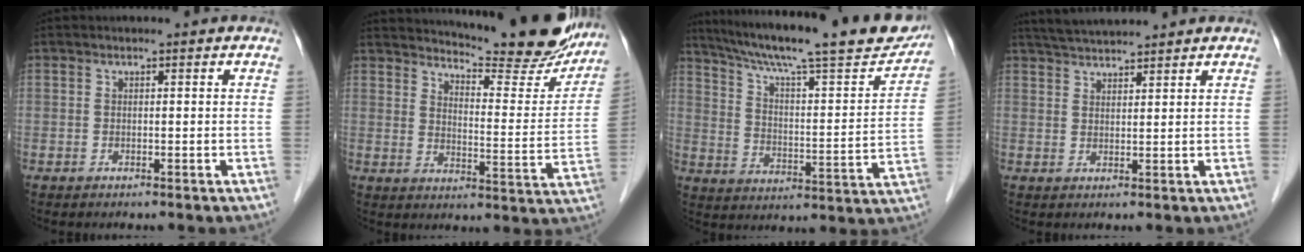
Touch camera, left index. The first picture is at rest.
{"total": 20.6, "force": [18.7, 2.7, 8.1], "torque": [-0.112, -0.058, 0.235]}
{"total": 24.8, "force": [21.2, 2.8, 12.5], "torque": [-0.203, -0.015, 0.295]}
{"total": 6.4, "force": [6.0, 0.1, 2.1], "torque": [-0.041, 0.032, 0.103]}